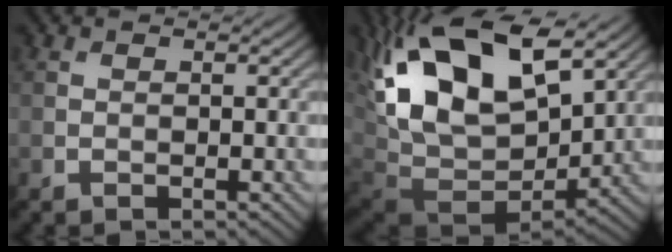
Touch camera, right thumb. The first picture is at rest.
{"total": 20.7, "force": [6.7, 12.1, 15.5], "torque": [-0.315, 0.021, 0.148]}